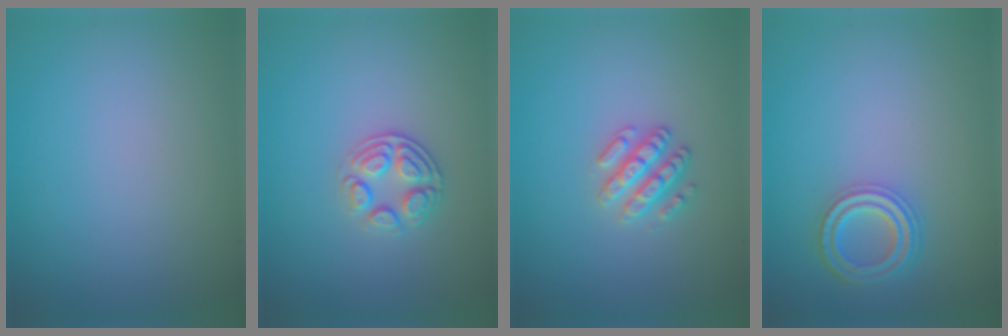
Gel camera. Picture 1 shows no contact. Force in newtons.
{"total": 2.7, "press": 2.4, "slide": 1.2}
{"total": 2.5, "press": 2.5, "slide": 0.4}
{"total": 3.6, "press": 2.9, "slide": 2.1}